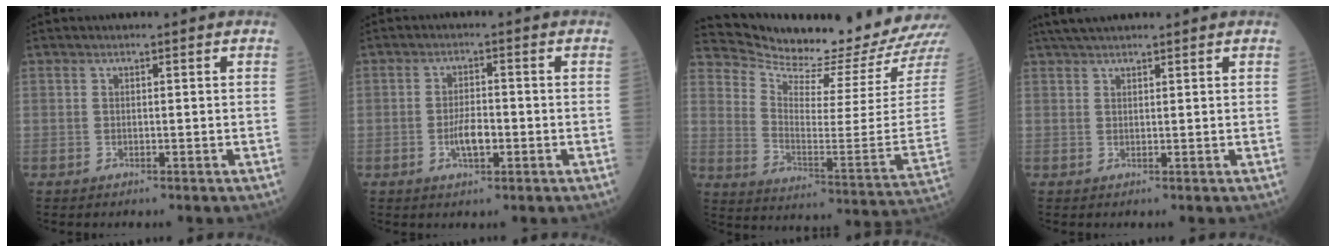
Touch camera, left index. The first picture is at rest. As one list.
[{"total": 3.7, "force": [-1.3, 1.4, 3.2], "torque": [-0.063, -0.001, -0.024]}, {"total": 19.3, "force": [18.7, -0.7, 4.7], "torque": [-0.105, -0.114, 0.264]}, {"total": 4.9, "force": [4.2, 0.6, 2.5], "torque": [-0.038, 0.034, 0.073]}]